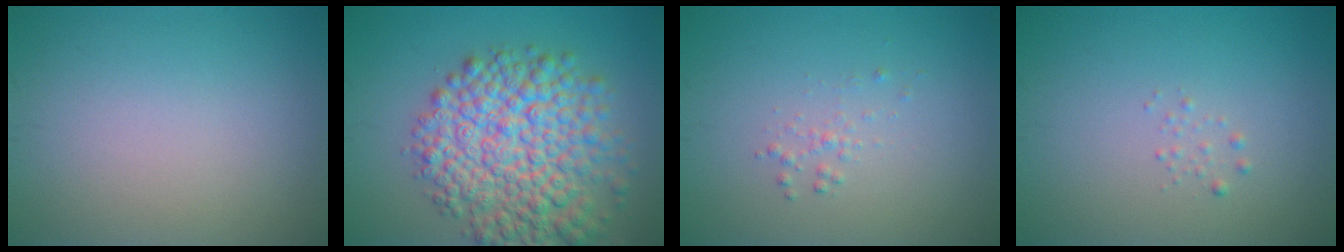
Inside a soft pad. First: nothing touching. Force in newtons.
{"total": 9.9, "press": 9.9, "slide": 0.3}
{"total": 0.9, "press": 0.9, "slide": 0.0}
{"total": 0.6, "press": 0.6, "slide": 0.0}